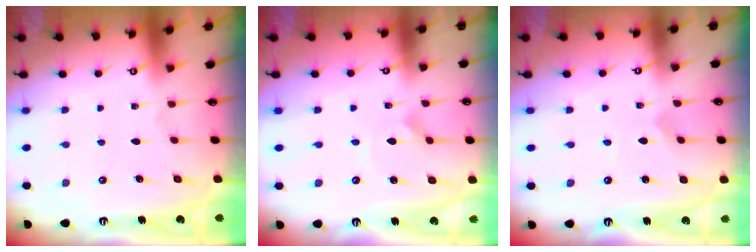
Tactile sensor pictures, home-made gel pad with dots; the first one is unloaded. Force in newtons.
{"total": 2.7, "press": 2.7, "slide": 0.1}
{"total": 1.4, "press": 1.4, "slide": 0.1}